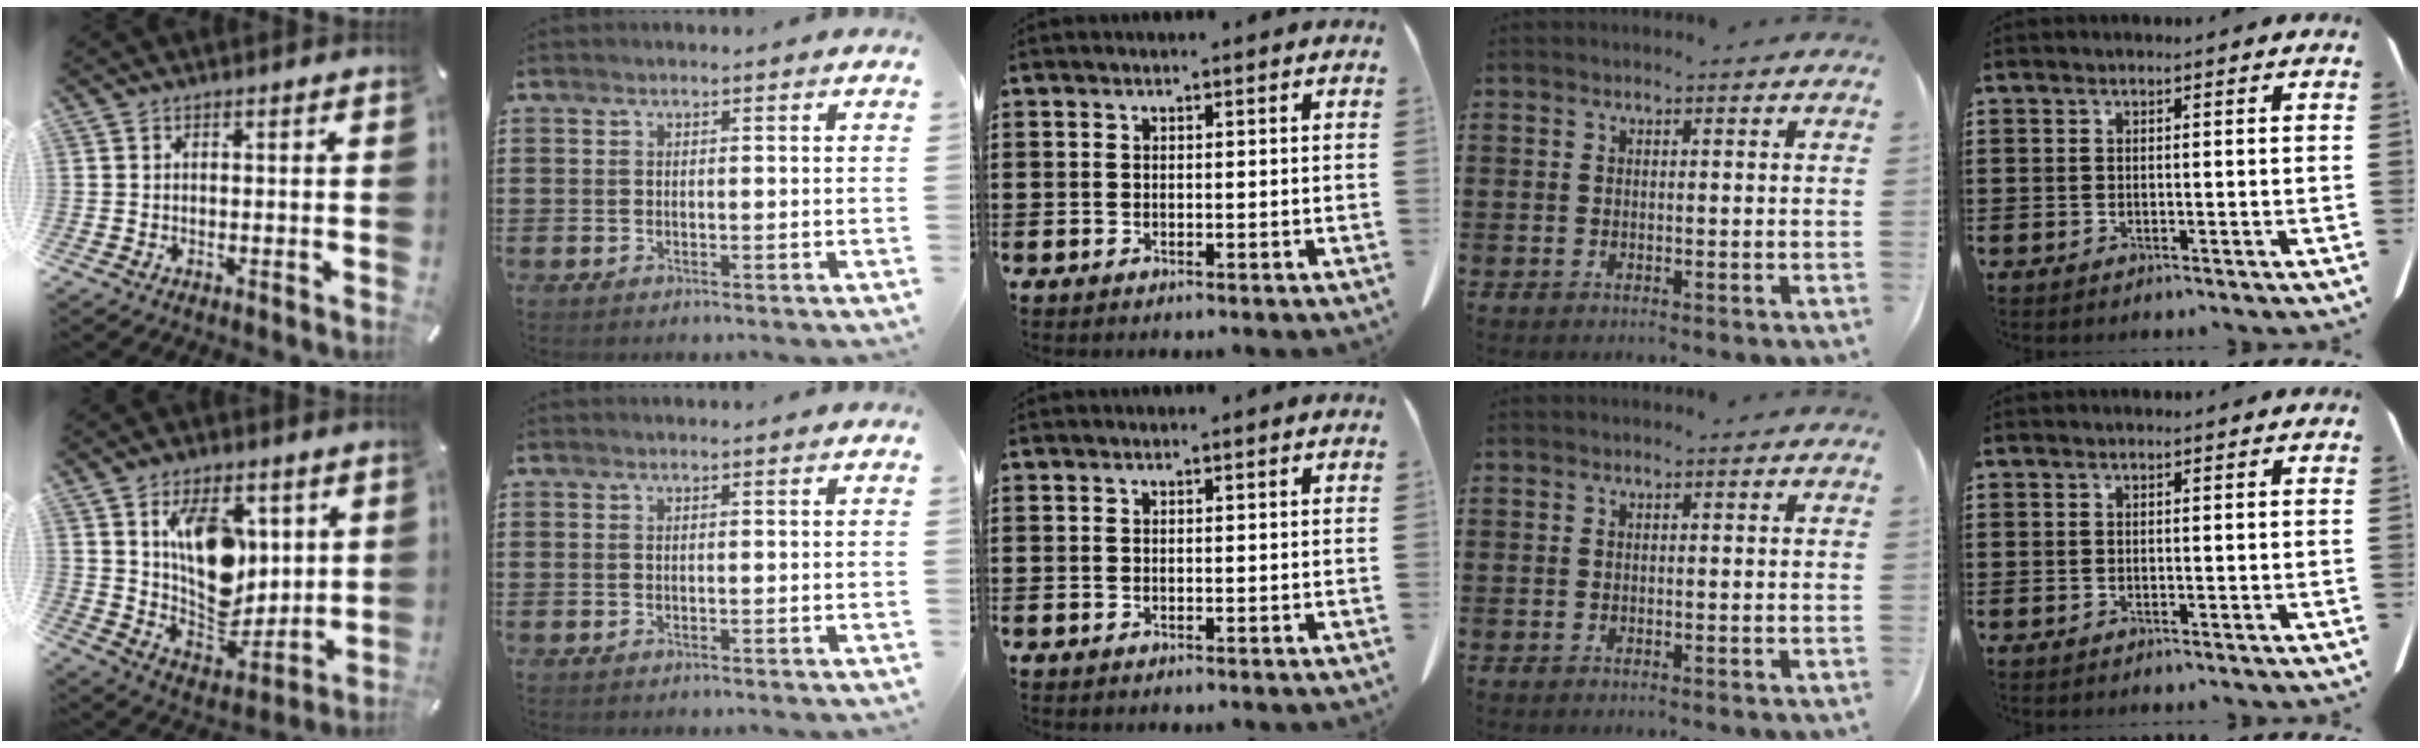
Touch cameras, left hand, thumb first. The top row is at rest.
{"thumb": {"total": 15.0, "force": [5.5, 10.2, 9.5], "torque": [-0.143, -0.025, 0.105]}}